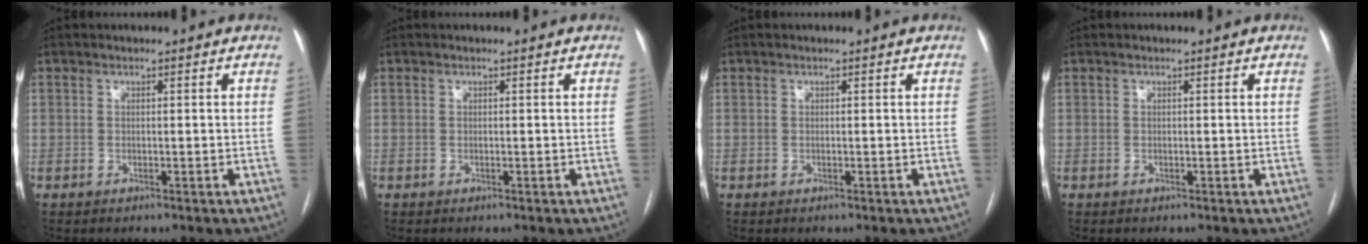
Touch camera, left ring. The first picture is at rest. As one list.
[{"total": 0.0}, {"total": 0.0}, {"total": 0.0}]